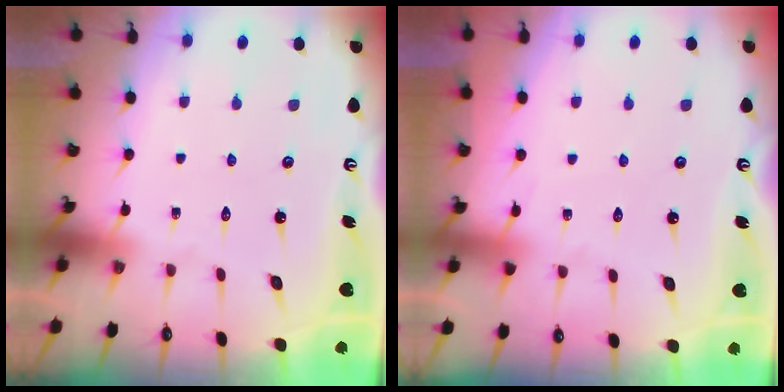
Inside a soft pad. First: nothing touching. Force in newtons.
{"total": 2.6, "press": 2.6, "slide": 0.4}